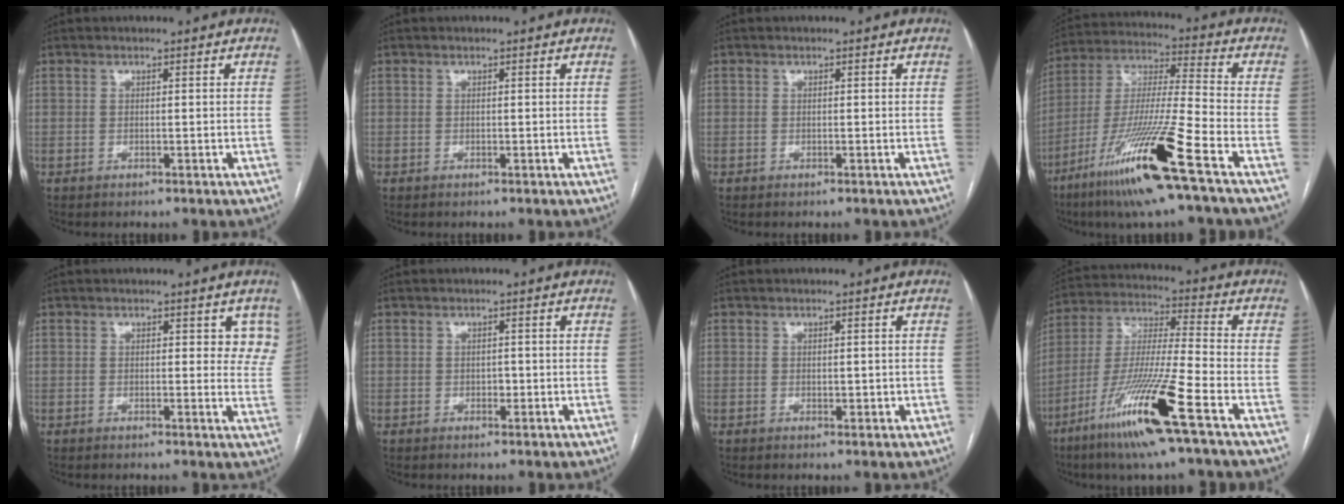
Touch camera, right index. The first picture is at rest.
{"total": 0.0}
{"total": 0.0}
{"total": 18.4, "force": [-10.0, -0.7, 15.4], "torque": [-0.333, -0.044, -0.189]}
{"total": 4.4, "force": [2.7, 2.6, 2.3], "torque": [-0.007, -0.005, 0.018]}
{"total": 0.9, "force": [-0.2, 0.7, 0.6], "torque": [-0.007, 0.003, -0.004]}
{"total": 1.3, "force": [0.0, 0.9, 1.0], "torque": [-0.010, 0.003, 0.007]}
{"total": 16.7, "force": [-8.6, -0.4, 14.2], "torque": [-0.300, -0.035, -0.164]}